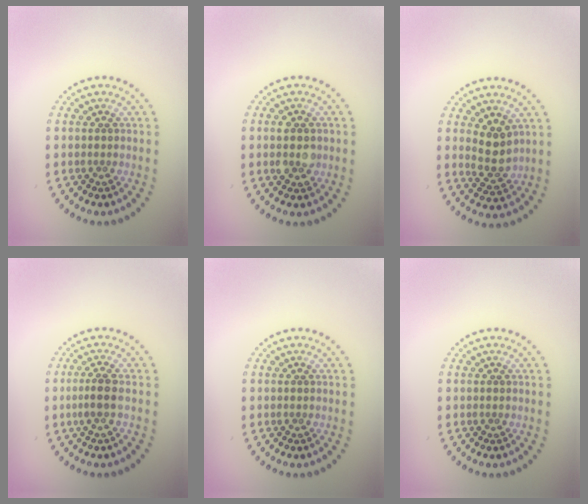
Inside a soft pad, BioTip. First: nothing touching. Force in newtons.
{"total": 2.8, "press": 2.8, "slide": 0.2}
{"total": 2.8, "press": 2.7, "slide": 1.0}
{"total": 1.9, "press": 1.5, "slide": 1.1}
{"total": 0.0}
{"total": 0.0}